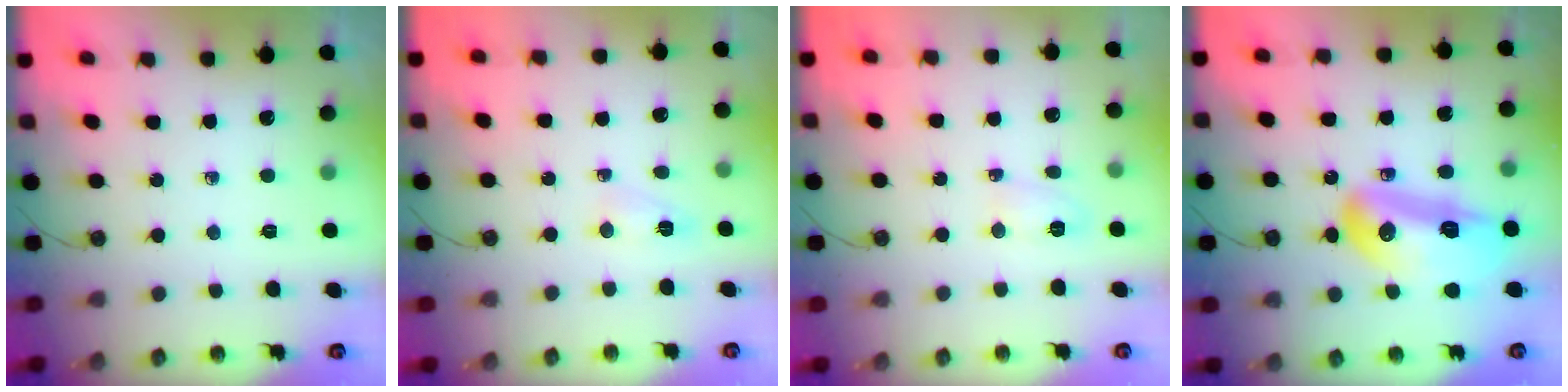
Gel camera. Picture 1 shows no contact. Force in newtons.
{"total": 2.9, "press": 2.8, "slide": 0.5}
{"total": 3.8, "press": 3.7, "slide": 1.0}
{"total": 16.6, "press": 16.5, "slide": 2.2}